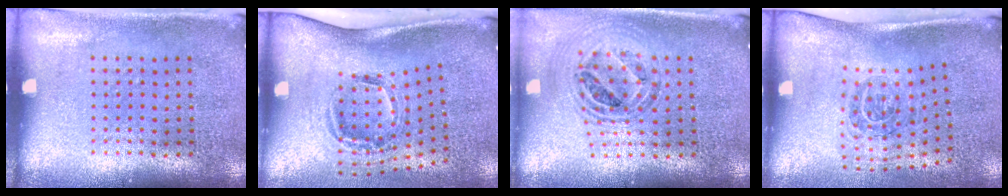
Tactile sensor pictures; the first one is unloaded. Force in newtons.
{"total": 2.0, "press": 1.2, "slide": 1.7}
{"total": 0.9, "press": 0.9, "slide": 0.2}
{"total": 1.9, "press": 1.2, "slide": 1.5}